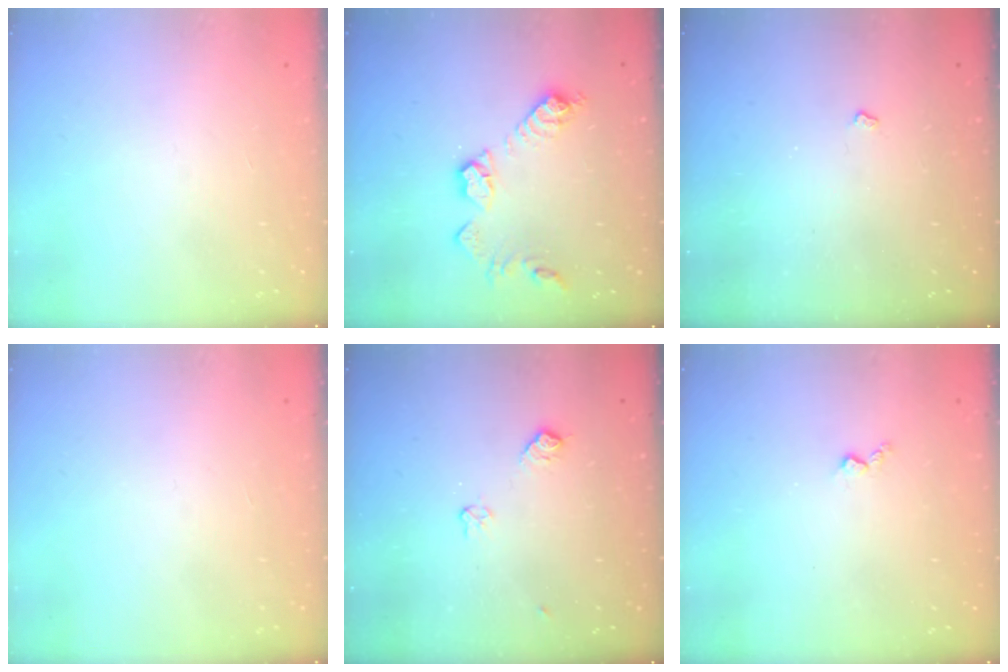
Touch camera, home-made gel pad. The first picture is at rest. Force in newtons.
{"total": 11.6, "press": 11.6, "slide": 0.3}
{"total": 2.6, "press": 2.6, "slide": 0.4}
{"total": 0.0}
{"total": 7.0, "press": 6.9, "slide": 1.1}
{"total": 3.0, "press": 3.0, "slide": 0.6}